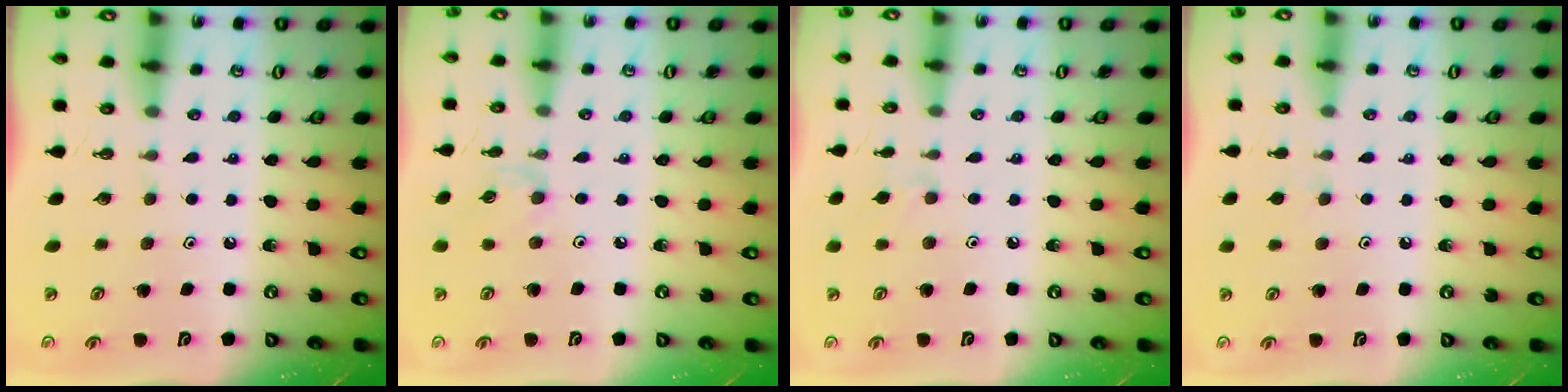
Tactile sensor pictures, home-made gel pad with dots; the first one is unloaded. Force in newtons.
{"total": 2.7, "press": 2.7, "slide": 0.4}
{"total": 5.7, "press": 5.6, "slide": 0.8}
{"total": 2.5, "press": 2.5, "slide": 0.4}